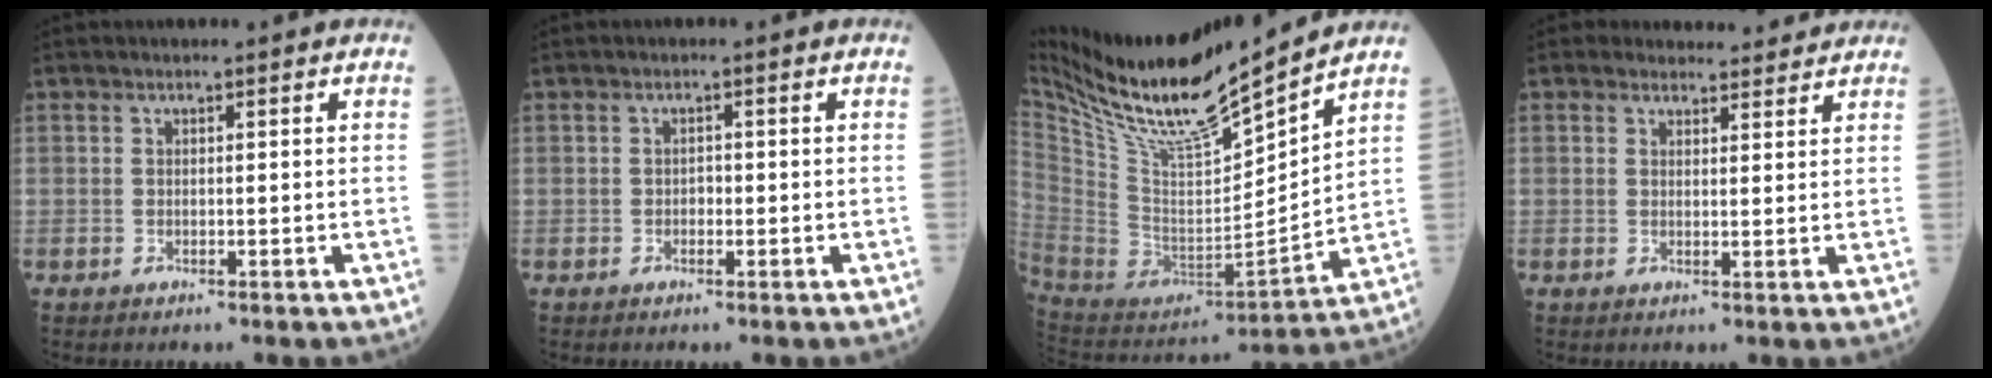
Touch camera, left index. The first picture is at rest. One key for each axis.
{"total": 0.8, "fx": -0.2, "fy": 0.6, "fz": 0.5, "tx": -0.005, "ty": 0.003, "tz": -0.007}
{"total": 20.2, "fx": 17.1, "fy": 0.7, "fz": 10.7, "tx": -0.201, "ty": -0.014, "tz": 0.321}
{"total": 4.7, "fx": 4.4, "fy": 1.7, "fz": 0.1, "tx": 0.008, "ty": 0.008, "tz": 0.049}